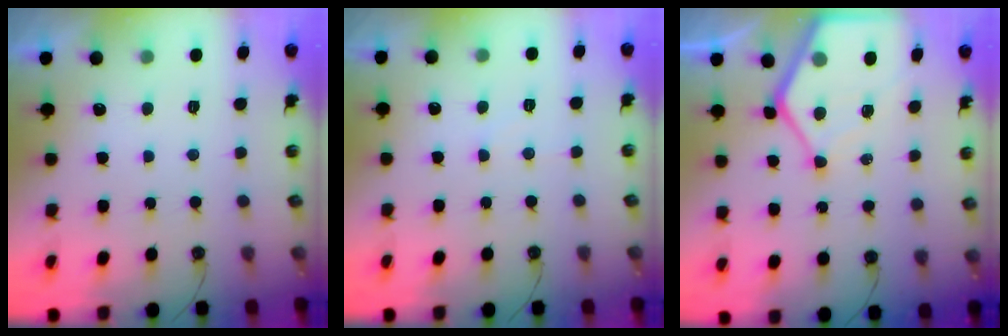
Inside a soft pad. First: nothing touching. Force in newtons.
{"total": 4.2, "press": 4.2, "slide": 0.6}
{"total": 12.0, "press": 11.9, "slide": 1.0}